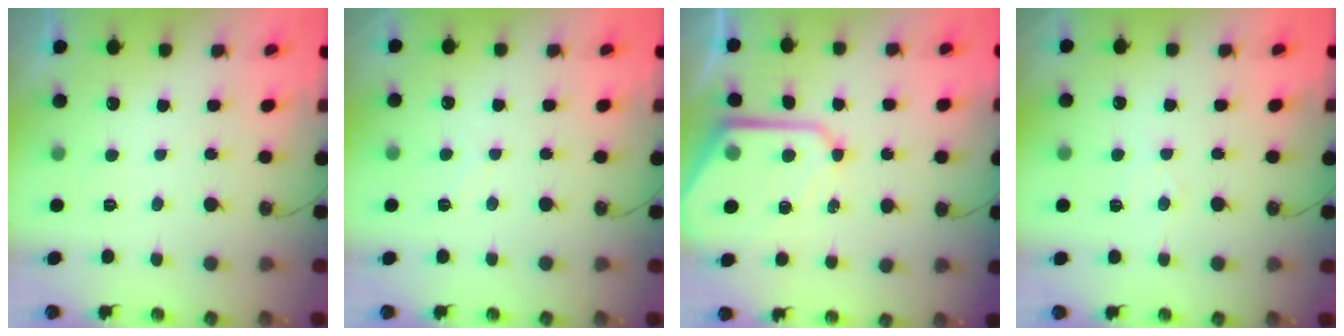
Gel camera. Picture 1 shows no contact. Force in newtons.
{"total": 4.0, "press": 4.0, "slide": 0.6}
{"total": 12.0, "press": 12.0, "slide": 1.1}
{"total": 5.5, "press": 5.5, "slide": 0.5}